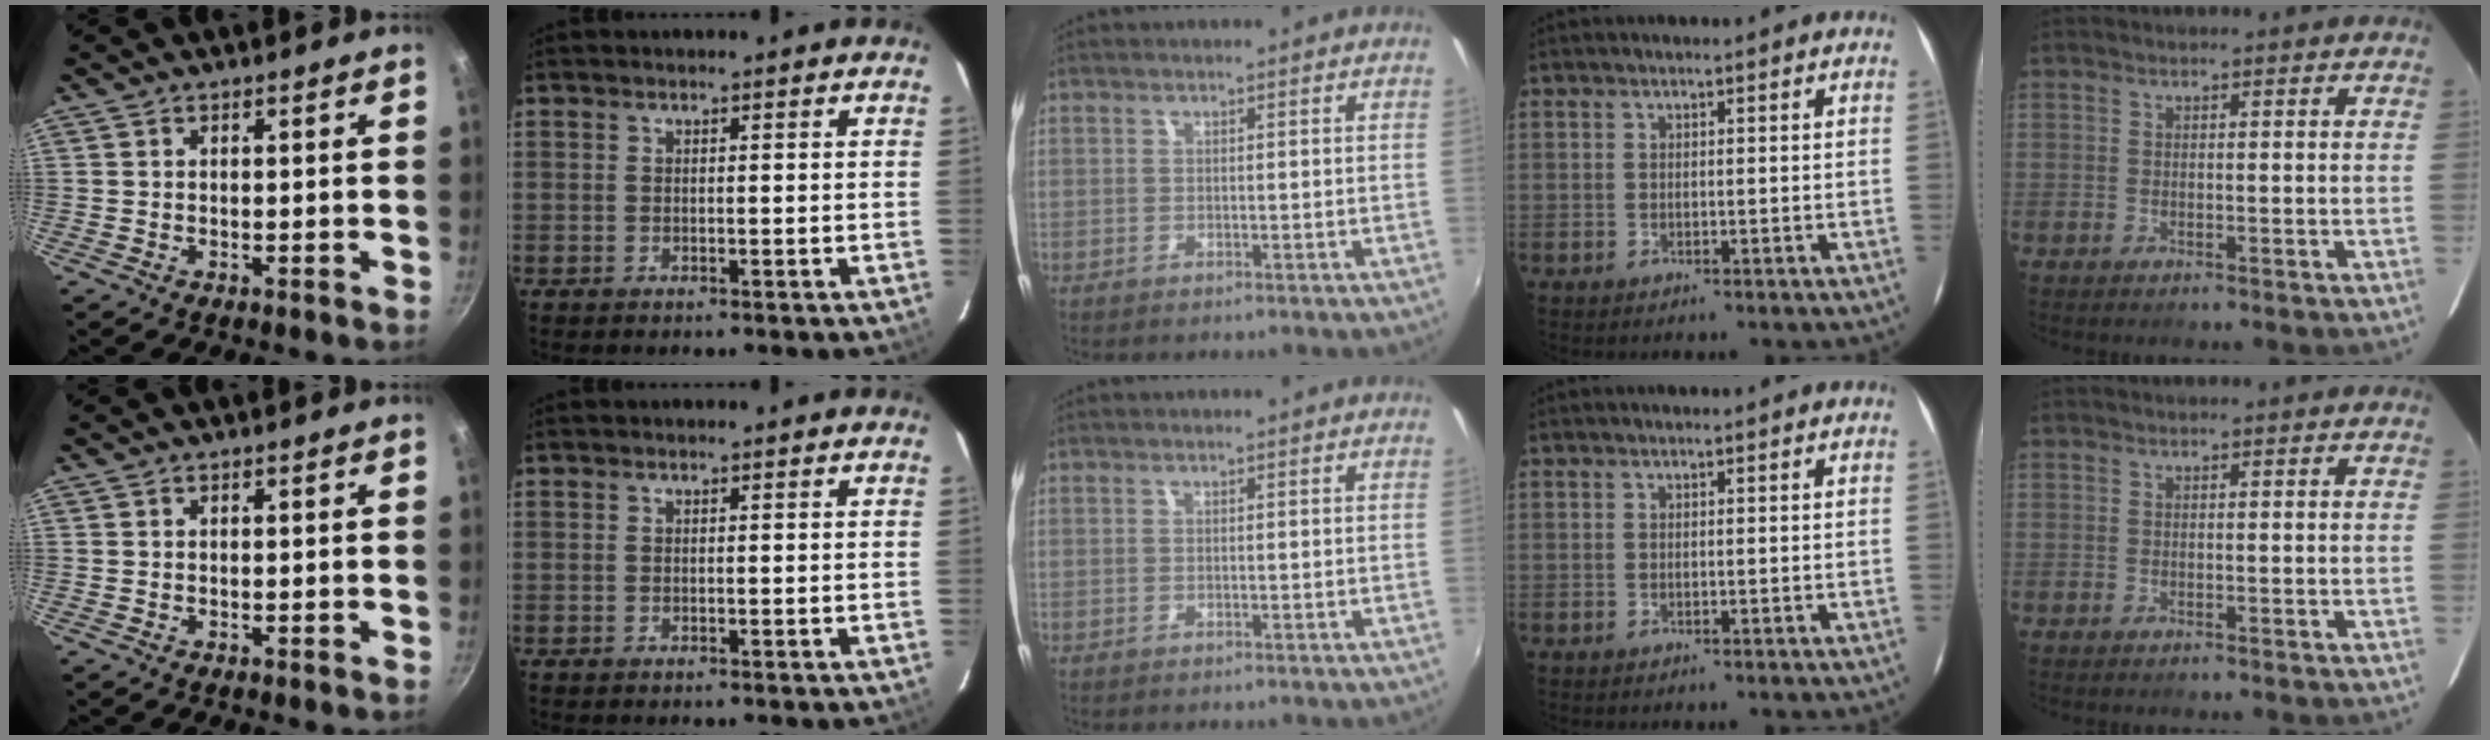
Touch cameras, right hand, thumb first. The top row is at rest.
{}